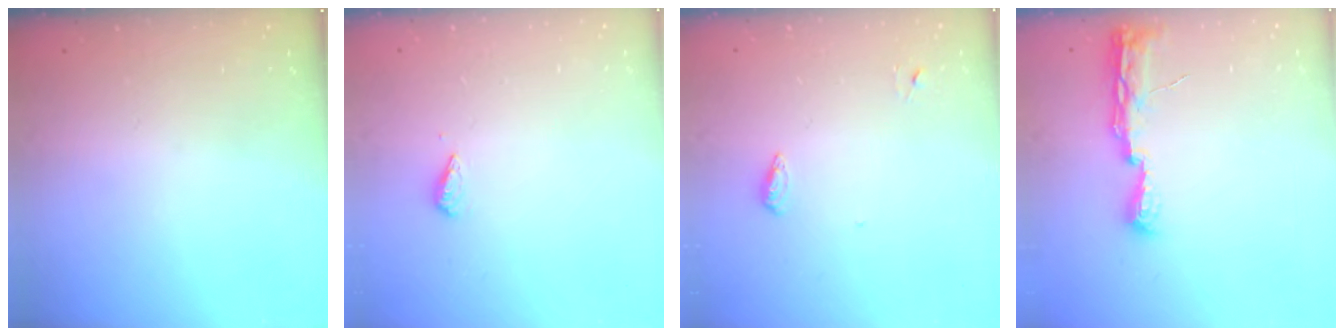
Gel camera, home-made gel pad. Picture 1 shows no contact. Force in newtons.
{"total": 2.9, "press": 2.9, "slide": 0.4}
{"total": 4.6, "press": 4.4, "slide": 1.0}
{"total": 8.5, "press": 8.5, "slide": 1.2}